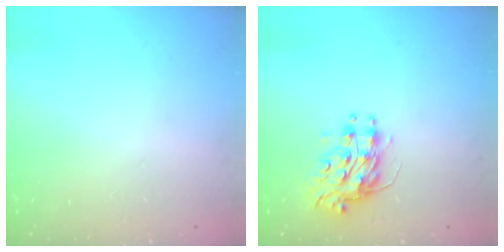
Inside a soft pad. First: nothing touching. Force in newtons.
{"total": 9.0, "press": 9.0, "slide": 0.7}